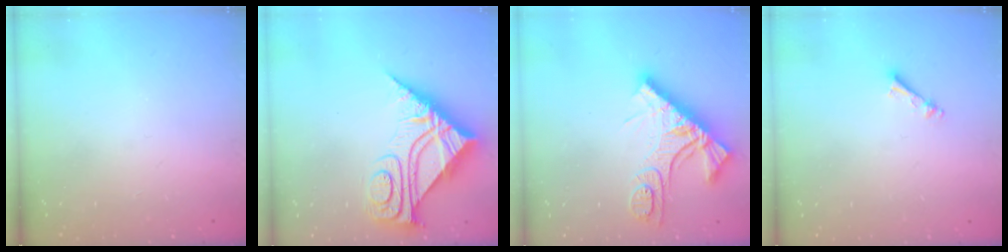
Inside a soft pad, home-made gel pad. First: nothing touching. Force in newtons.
{"total": 12.1, "press": 12.1, "slide": 1.2}
{"total": 13.7, "press": 13.7, "slide": 1.4}
{"total": 3.8, "press": 3.8, "slide": 0.3}